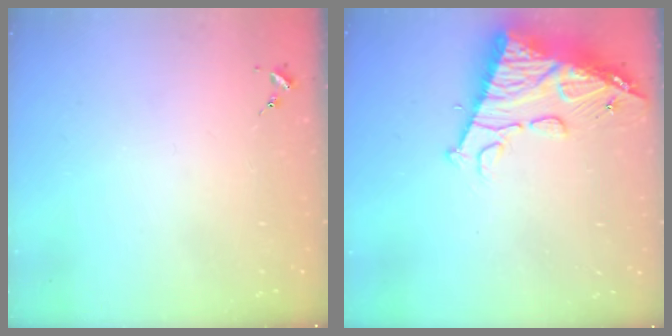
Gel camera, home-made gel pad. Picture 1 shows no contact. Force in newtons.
{"total": 14.9, "press": 14.8, "slide": 1.5}